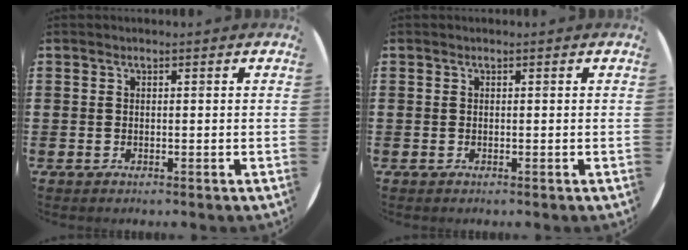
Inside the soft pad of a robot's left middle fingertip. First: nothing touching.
{"total": 0.0}